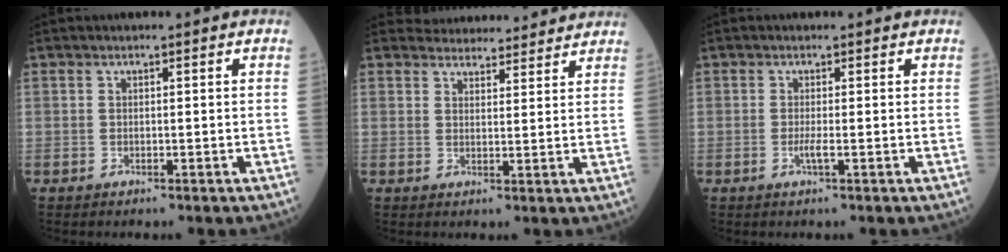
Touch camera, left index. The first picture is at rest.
{"total": 9.2, "force": [9.0, 2.1, 0.9], "torque": [0.003, 0.013, 0.105]}
{"total": 1.0, "force": [-0.3, -0.3, 1.0], "torque": [-0.024, -0.003, -0.005]}